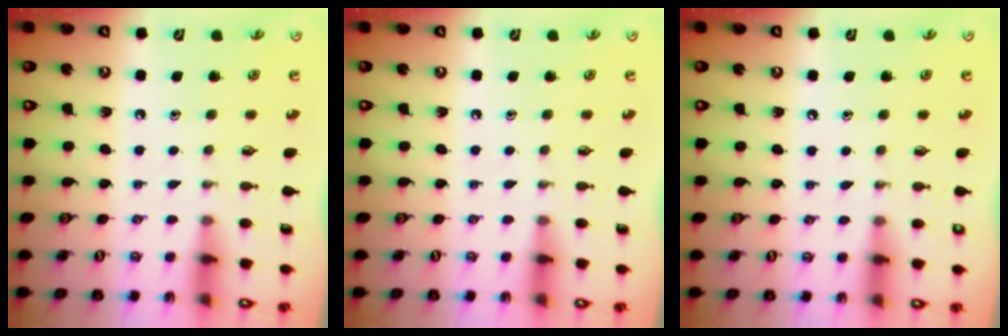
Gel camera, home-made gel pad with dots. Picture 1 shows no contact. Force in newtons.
{"total": 0.0}
{"total": 3.2, "press": 3.2, "slide": 0.5}